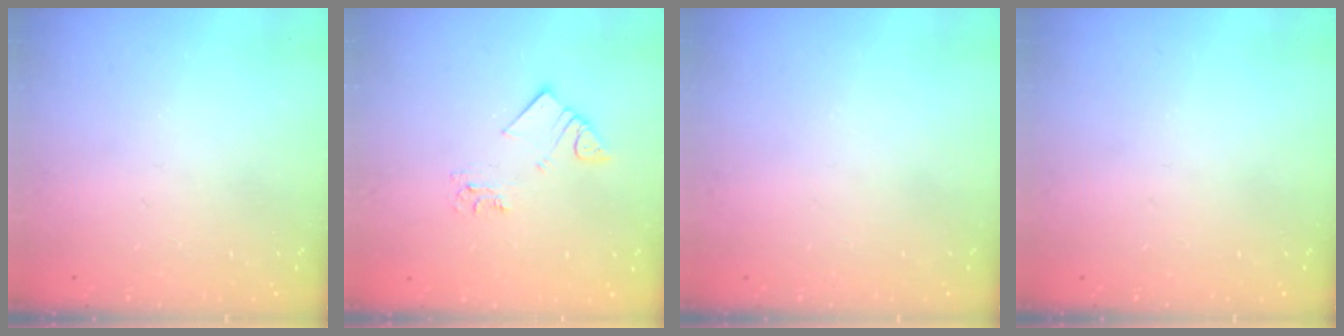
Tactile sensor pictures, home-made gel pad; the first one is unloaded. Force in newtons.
{"total": 3.4, "press": 3.4, "slide": 0.1}
{"total": 0.0}
{"total": 0.0}